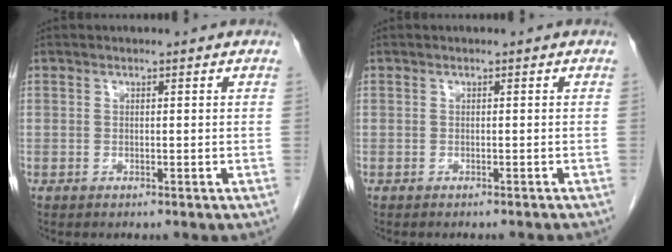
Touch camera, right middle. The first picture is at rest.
{"total": 2.3, "force": [-2.2, -0.2, 0.7], "torque": [-0.012, -0.004, -0.025]}